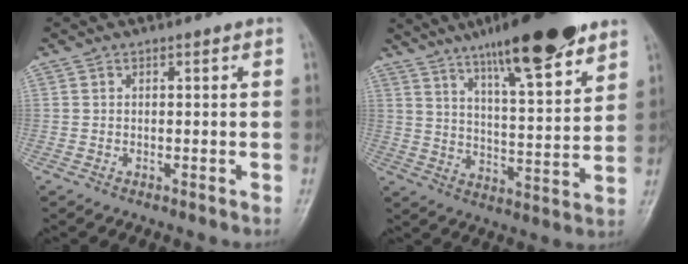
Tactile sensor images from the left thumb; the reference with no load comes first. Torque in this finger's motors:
{"motor_torque": [2.36, 0.79, 1.56, -1.22, 0.45]}